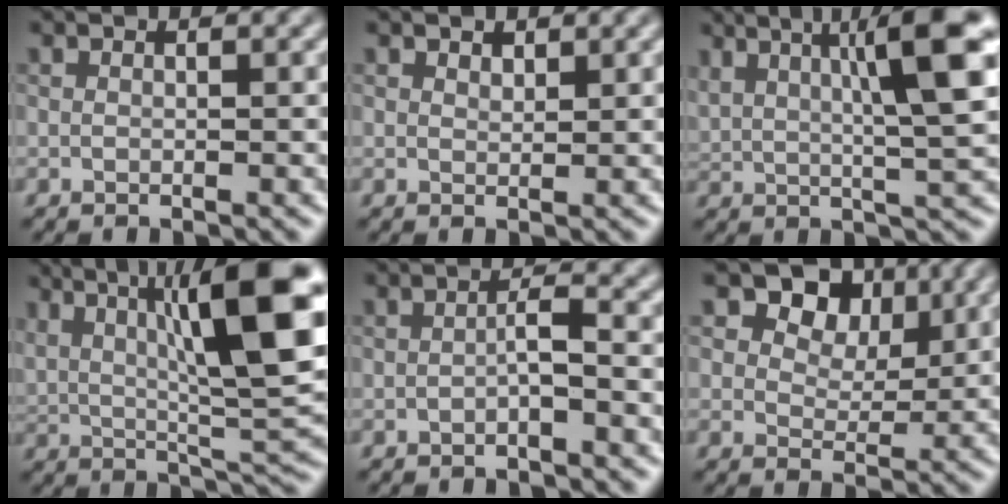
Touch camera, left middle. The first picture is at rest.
{"total": 0.7, "force": [0.7, 0.3, 0.0], "torque": [-0.006, 0.002, 0.019]}
{"total": 8.6, "force": [3.1, 1.5, 7.9], "torque": [-0.118, 0.015, 0.063]}
{"total": 12.1, "force": [4.0, 3.8, 10.7], "torque": [-0.170, 0.011, 0.073]}
{"total": 1.6, "force": [-0.8, 0.0, 1.4], "torque": [-0.031, 0.011, -0.011]}
{"total": 5.7, "force": [3.1, 3.8, 2.8], "torque": [-0.056, -0.005, 0.060]}